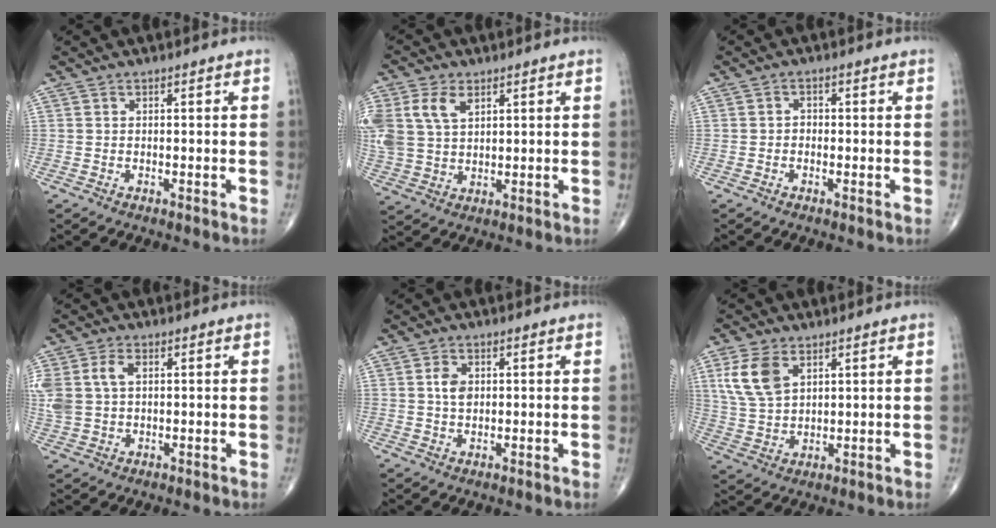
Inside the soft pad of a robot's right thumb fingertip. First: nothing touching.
{"total": 11.2, "force": [4.1, 7.3, 7.3], "torque": [-0.174, 0.000, 0.088]}
{"total": 1.4, "force": [-0.4, 1.1, 0.6], "torque": [0.004, 0.006, -0.012]}
{"total": 9.9, "force": [2.0, 6.8, 6.8], "torque": [-0.182, 0.008, 0.045]}
{"total": 3.3, "force": [0.6, 2.4, 2.3], "torque": [-0.036, -0.002, 0.008]}
{"total": 9.1, "force": [3.8, 5.5, 6.2], "torque": [-0.121, -0.008, 0.082]}